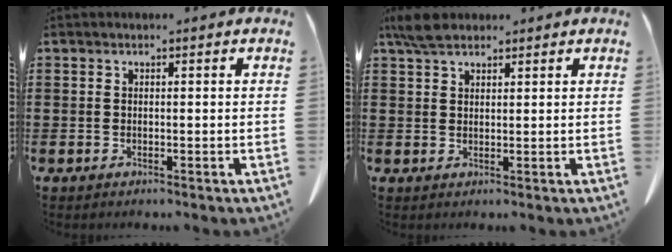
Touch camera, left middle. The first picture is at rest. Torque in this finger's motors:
{"motor_torque": [1.74, 0.39, 0.16, 0.13]}